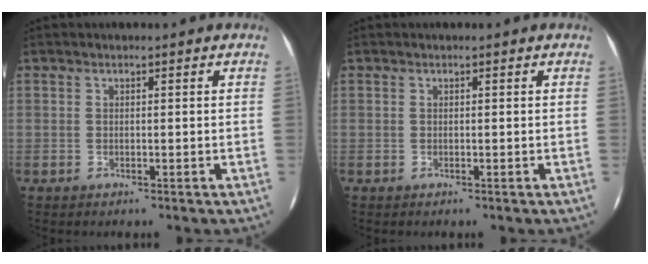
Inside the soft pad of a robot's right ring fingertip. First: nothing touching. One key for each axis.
{"total": 0.0}